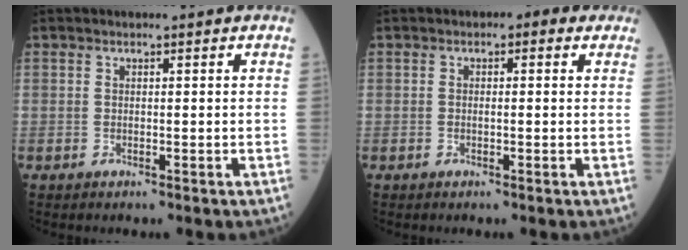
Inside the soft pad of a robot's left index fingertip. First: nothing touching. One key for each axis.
{"total": 2.0, "fx": 0.7, "fy": 1.1, "fz": 1.5, "tx": -0.023, "ty": 0.017, "tz": 0.008}